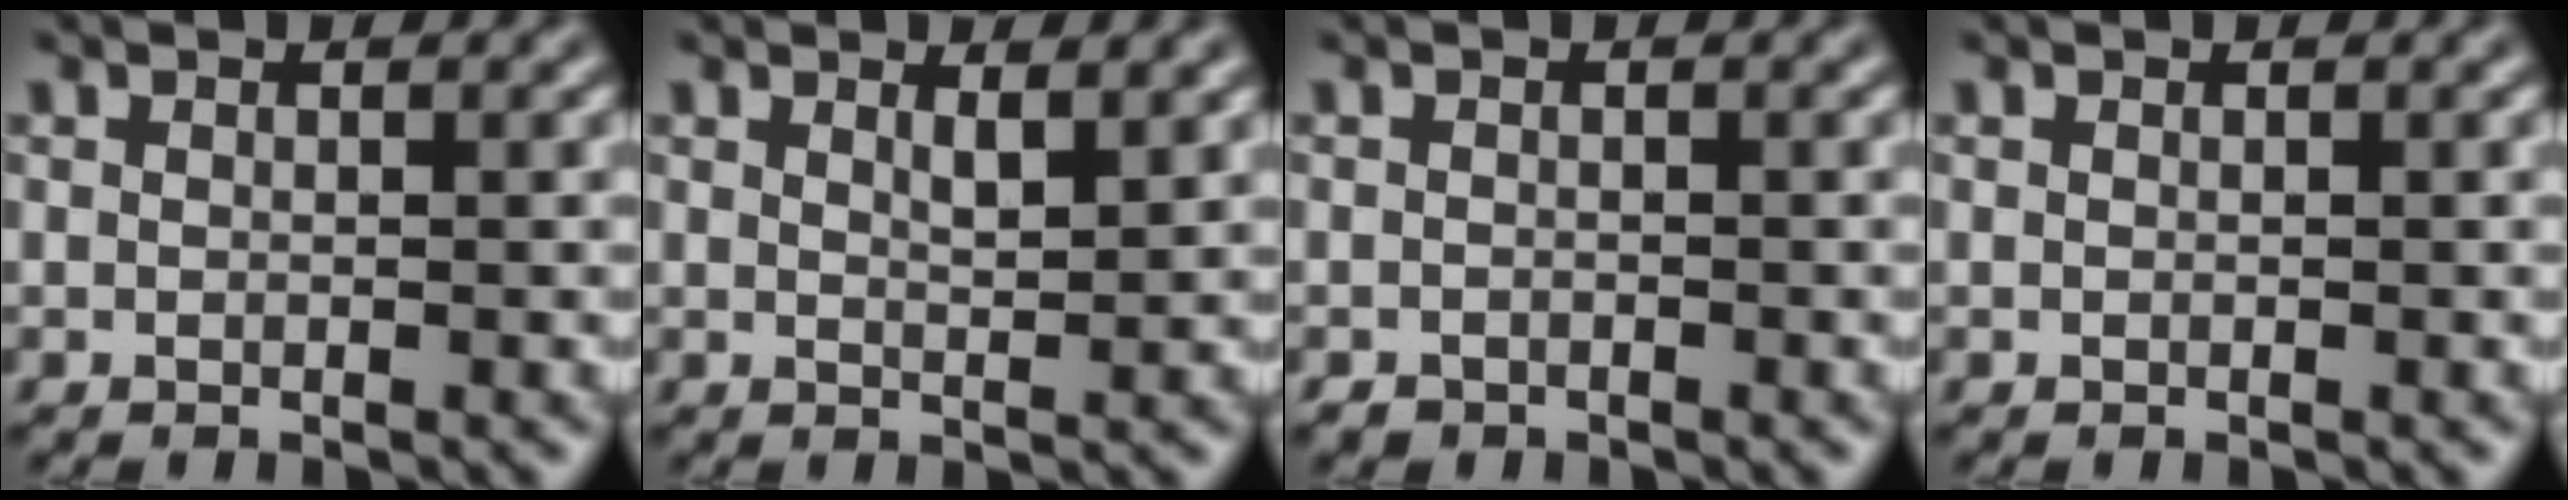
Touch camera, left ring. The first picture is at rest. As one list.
[{"total": 1.6, "force": [1.2, 0.3, 1.0], "torque": [-0.015, -0.001, 0.018]}, {"total": 0.8, "force": [-0.7, 0.4, 0.0], "torque": [0.003, -0.004, -0.012]}, {"total": 0.0}]